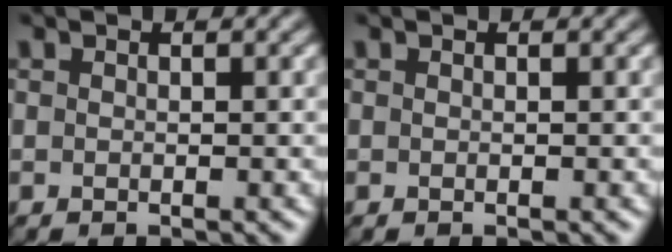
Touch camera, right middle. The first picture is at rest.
{"total": 0.0}